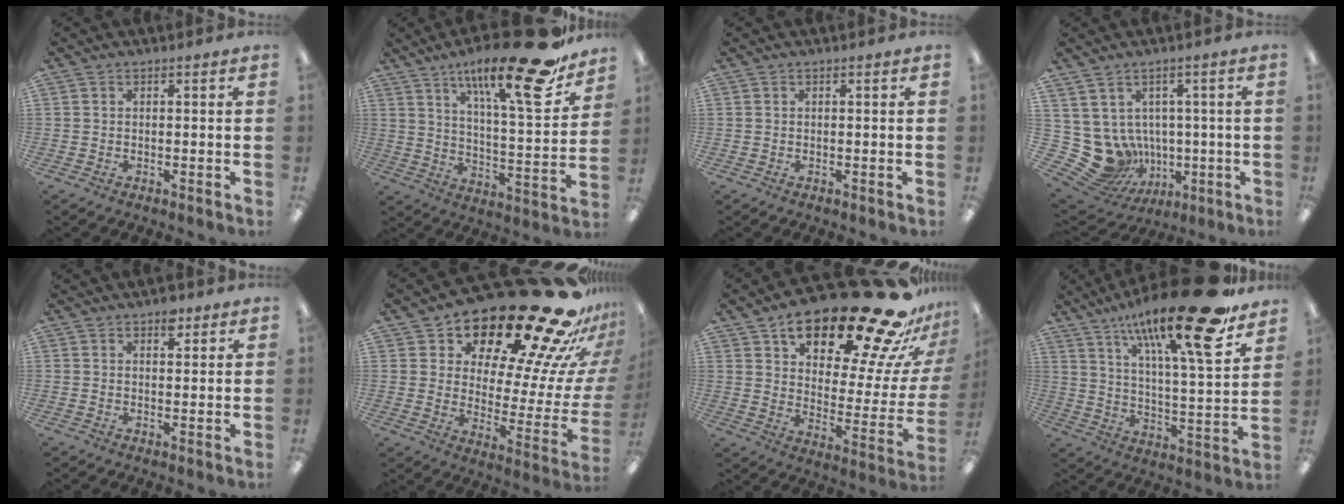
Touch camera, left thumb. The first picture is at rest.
{"total": 22.8, "force": [15.6, 5.3, 15.9], "torque": [-0.243, -0.101, 0.245]}
{"total": 0.0}
{"total": 10.8, "force": [-1.0, 10.1, 3.6], "torque": [-0.111, -0.017, -0.003]}
{"total": 3.9, "force": [2.4, 2.0, 2.2], "torque": [-0.016, -0.010, 0.037]}
{"total": 27.0, "force": [21.4, 8.1, 14.4], "torque": [-0.195, -0.170, 0.360]}
{"total": 26.7, "force": [18.8, 8.3, 17.0], "torque": [-0.243, -0.135, 0.304]}
{"total": 24.0, "force": [16.5, 4.6, 16.8], "torque": [-0.266, -0.106, 0.258]}